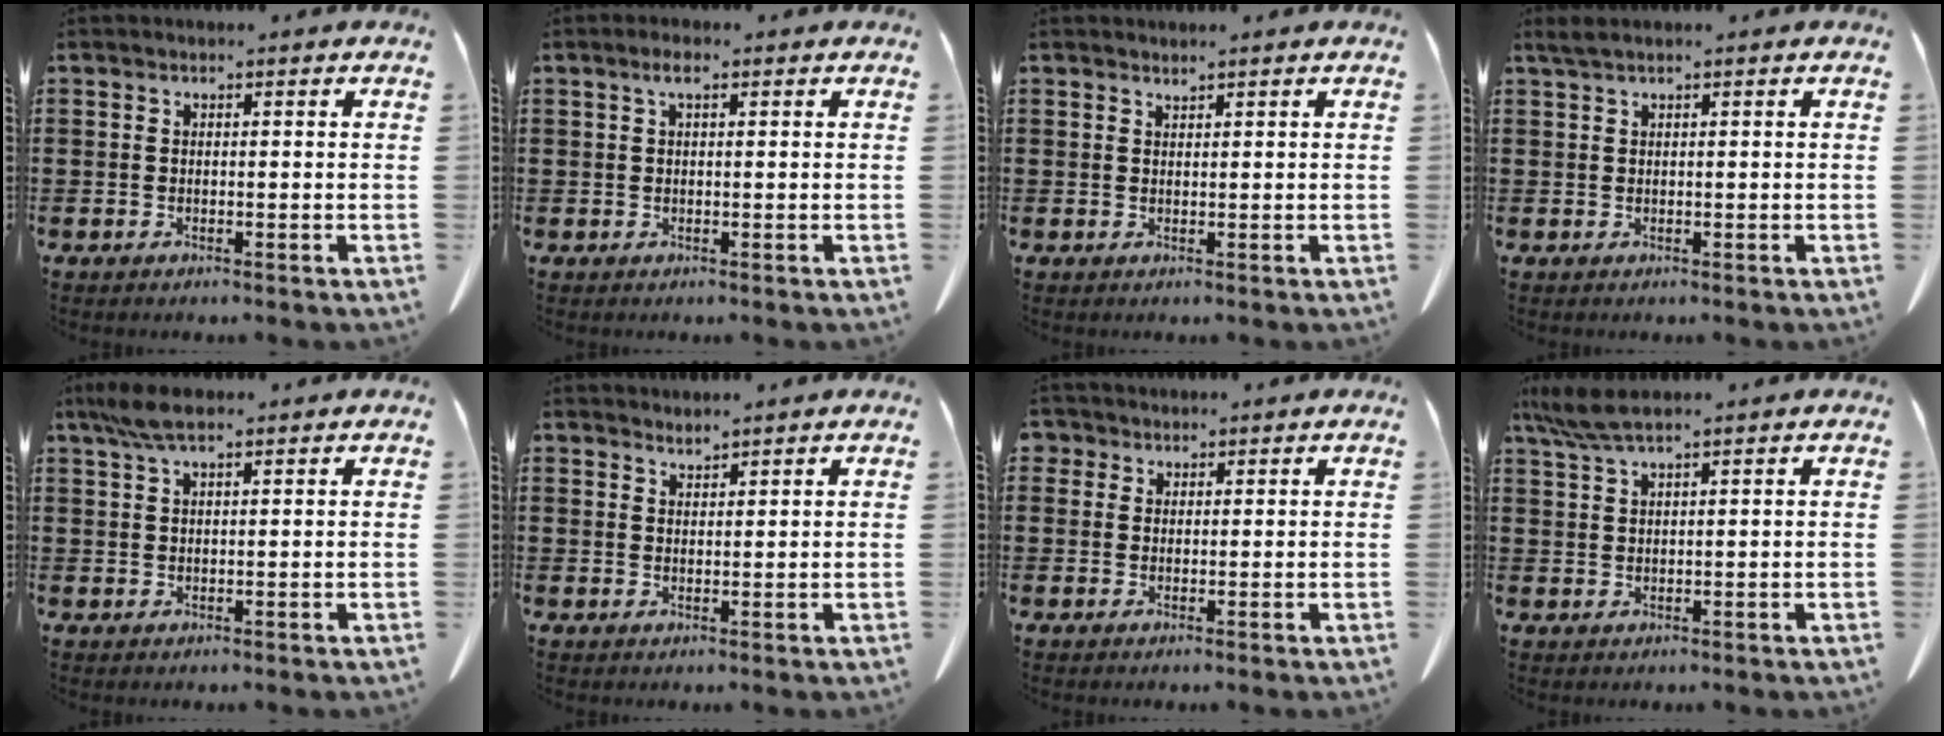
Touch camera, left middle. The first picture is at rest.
{"total": 2.0, "force": [0.7, 0.6, 1.8], "torque": [-0.037, 0.006, 0.011]}
{"total": 0.7, "force": [0.7, 0.0, 0.1], "torque": [-0.004, -0.001, 0.014]}
{"total": 0.9, "force": [0.6, 0.0, 0.8], "torque": [-0.016, 0.000, 0.011]}
{"total": 4.3, "force": [2.6, 1.1, 3.3], "torque": [-0.069, 0.005, 0.047]}
{"total": 1.5, "force": [1.5, 0.0, 0.0], "torque": [-0.003, 0.001, 0.029]}
{"total": 1.8, "force": [1.3, 1.2, 0.2], "torque": [-0.010, 0.007, 0.024]}
{"total": 4.2, "force": [3.2, 0.3, 2.7], "torque": [-0.061, 0.000, 0.060]}